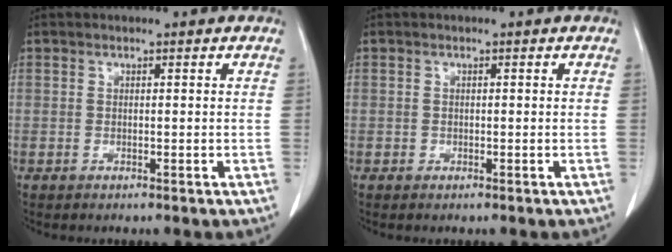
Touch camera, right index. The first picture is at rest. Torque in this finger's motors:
{"motor_torque": [-0.44, 0.39, -0.51, -0.12]}